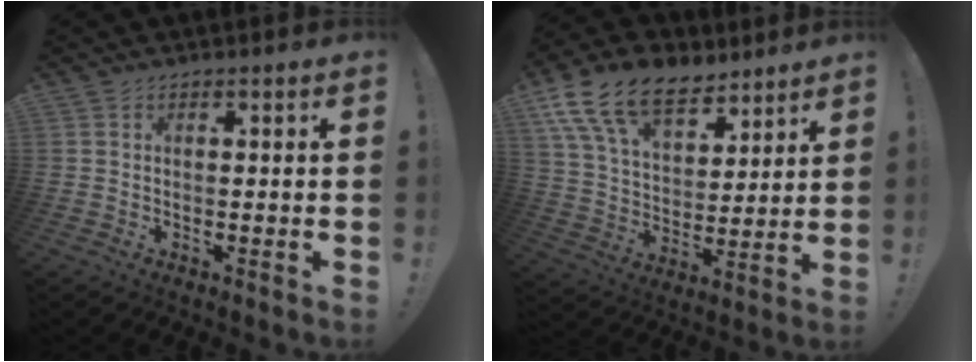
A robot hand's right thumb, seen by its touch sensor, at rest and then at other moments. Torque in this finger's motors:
{"motor_torque": [1.20, 2.17, 0.52, -0.02, 0.13]}